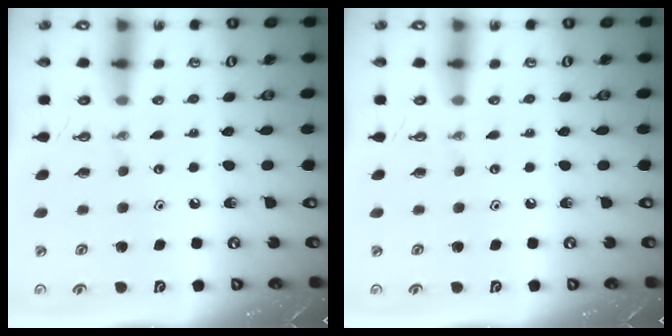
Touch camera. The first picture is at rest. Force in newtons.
{"total": 0.0}